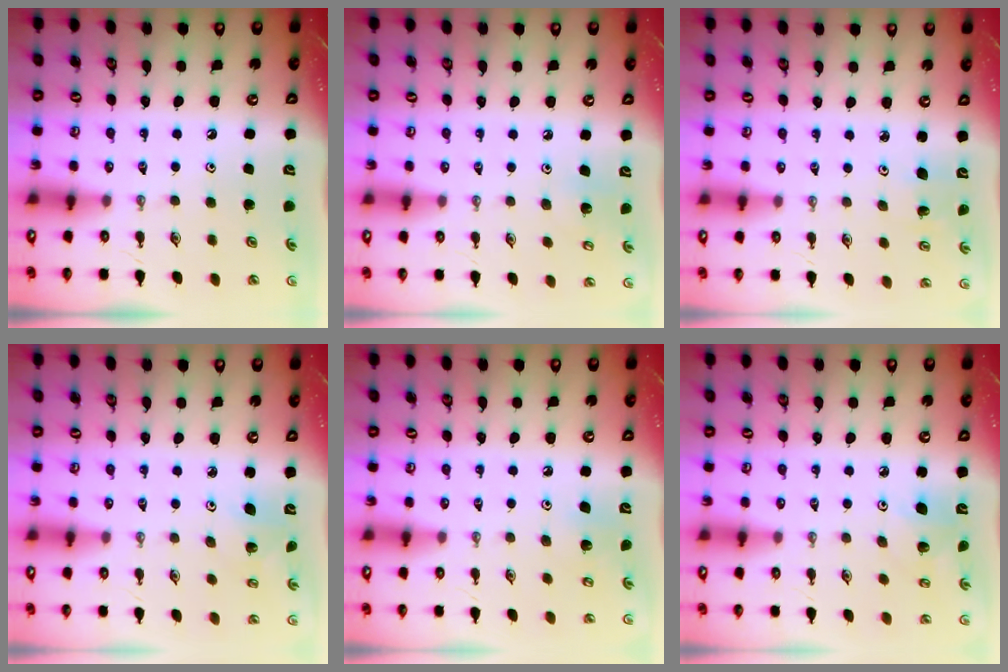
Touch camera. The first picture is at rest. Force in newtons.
{"total": 4.5, "press": 4.5, "slide": 0.3}
{"total": 2.5, "press": 2.5, "slide": 0.2}
{"total": 2.8, "press": 2.8, "slide": 0.2}
{"total": 5.2, "press": 5.2, "slide": 0.3}
{"total": 4.8, "press": 4.5, "slide": 1.6}